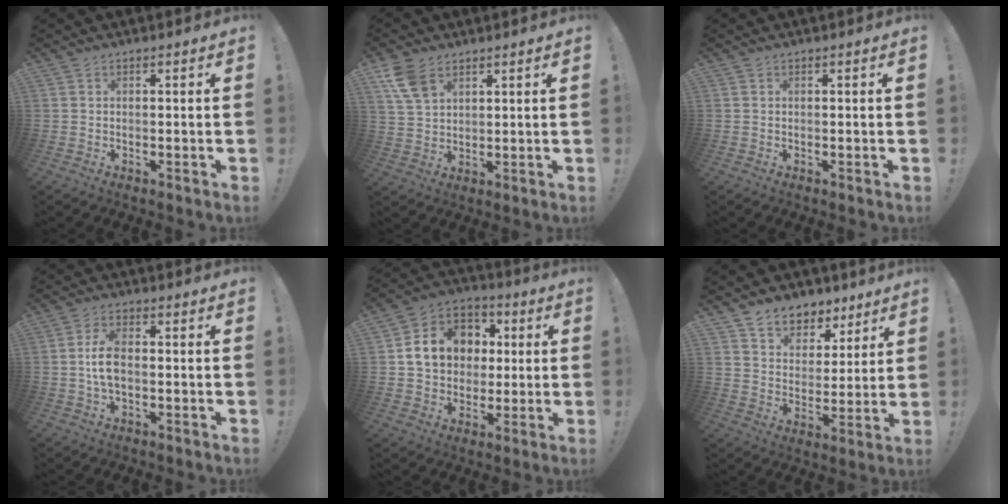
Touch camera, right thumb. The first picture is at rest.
{"total": 8.6, "force": [5.0, 5.1, 4.8], "torque": [-0.096, -0.012, 0.099]}
{"total": 0.0}
{"total": 6.7, "force": [-0.6, 3.2, 5.8], "torque": [-0.124, 0.005, -0.009]}
{"total": 14.7, "force": [2.2, 12.5, 7.3], "torque": [-0.099, 0.005, 0.054]}
{"total": 8.3, "force": [6.0, 5.5, 1.4], "torque": [-0.014, -0.049, 0.117]}